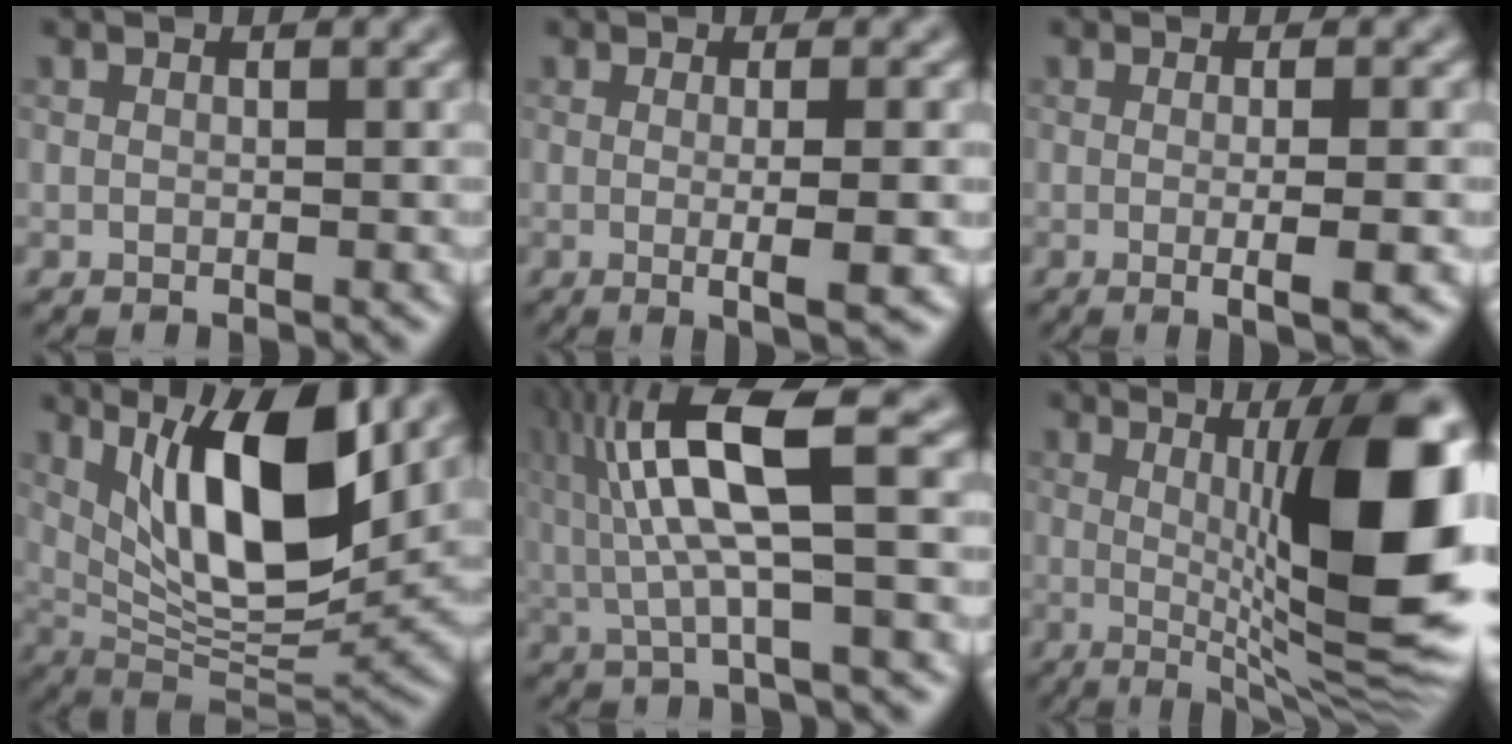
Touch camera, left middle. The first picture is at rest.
{"total": 3.8, "force": [-0.9, 0.6, 3.7], "torque": [-0.056, 0.001, -0.003]}
{"total": 3.5, "force": [-1.0, 0.5, 3.3], "torque": [-0.048, 0.003, -0.006]}
{"total": 10.6, "force": [4.0, 3.6, 9.1], "torque": [-0.146, -0.007, 0.086]}
{"total": 8.3, "force": [0.8, 1.4, 8.1], "torque": [-0.173, 0.021, 0.026]}
{"total": 12.6, "force": [0.5, 2.8, 12.2], "torque": [-0.177, 0.003, 0.021]}